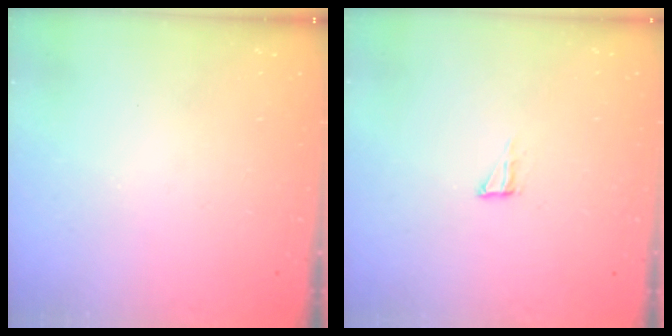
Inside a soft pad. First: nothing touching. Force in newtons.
{"total": 3.4, "press": 3.4, "slide": 0.3}